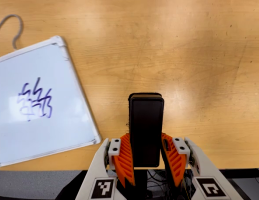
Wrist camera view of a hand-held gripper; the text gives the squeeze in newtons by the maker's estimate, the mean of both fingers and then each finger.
{"total": 5.4, "left": 3.6, "right": 7.3}